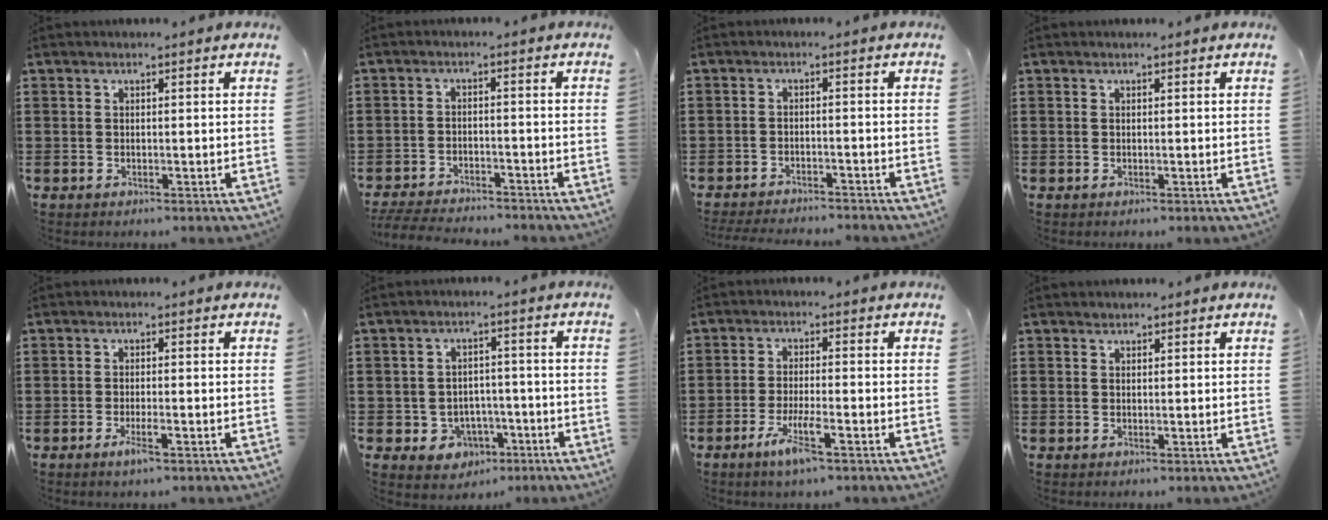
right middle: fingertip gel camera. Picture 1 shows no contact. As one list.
[{"total": 4.2, "force": [-4.1, 0.3, 0.8], "torque": [-0.027, -0.003, -0.088]}, {"total": 2.7, "force": [-2.7, 0.1, 0.3], "torque": [-0.008, 0.000, -0.056]}, {"total": 0.0}, {"total": 2.4, "force": [-1.2, 0.2, 2.1], "torque": [-0.042, -0.005, -0.024]}, {"total": 4.0, "force": [-2.1, 3.1, 1.2], "torque": [-0.032, 0.009, -0.043]}, {"total": 5.1, "force": [-2.9, 0.5, 4.2], "torque": [-0.087, -0.009, -0.054]}, {"total": 0.5, "force": [0.5, 0.3, -0.1], "torque": [0.002, 0.000, 0.009]}]